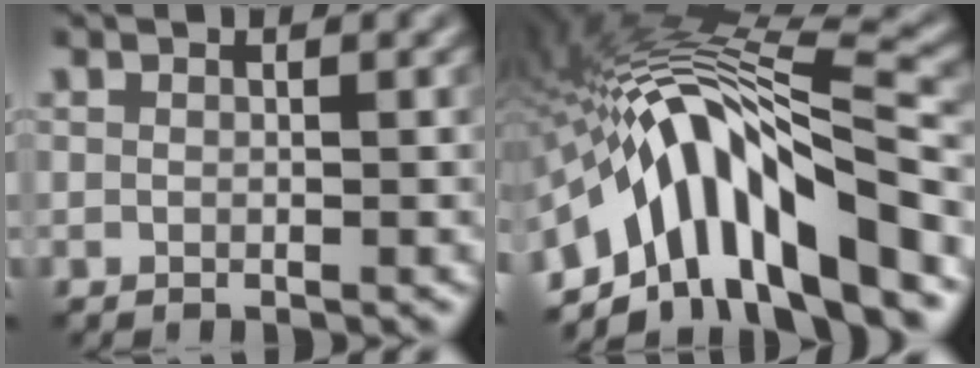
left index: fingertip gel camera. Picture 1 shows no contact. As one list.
[{"total": 13.3, "force": [-6.0, 3.6, 11.3], "torque": [-0.184, 0.023, -0.096]}]